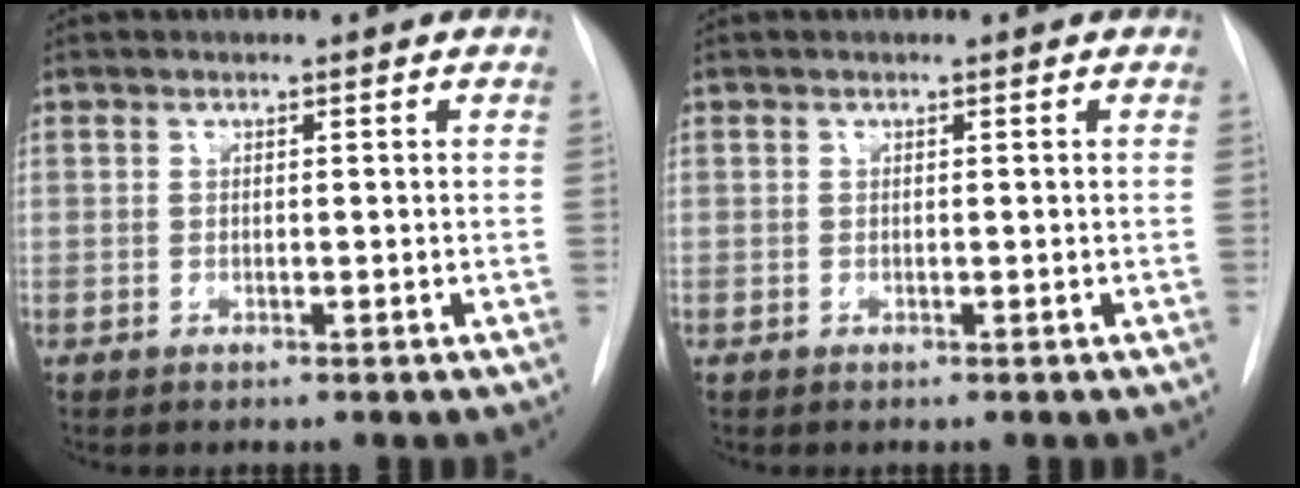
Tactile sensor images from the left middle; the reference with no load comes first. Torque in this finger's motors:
{"motor_torque": [0.02, -0.04, -0.01, -0.01]}